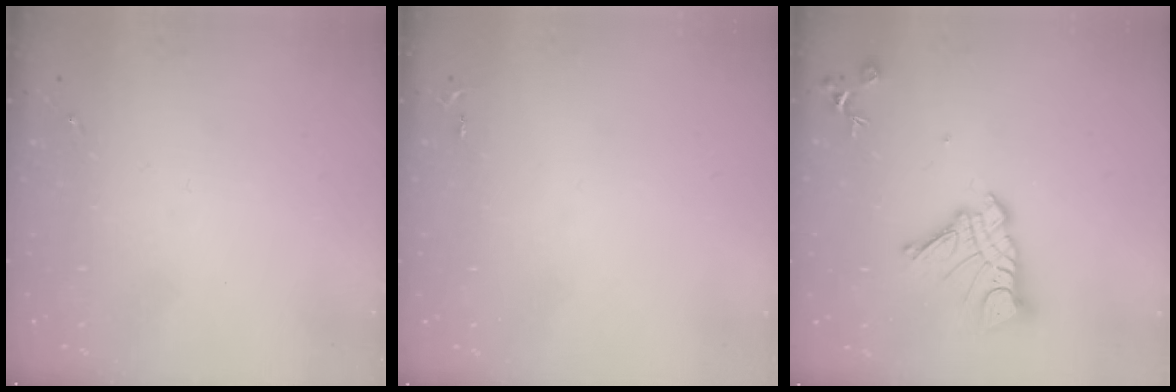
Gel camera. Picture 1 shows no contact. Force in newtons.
{"total": 2.5, "press": 2.5, "slide": 0.3}
{"total": 13.7, "press": 13.6, "slide": 1.2}